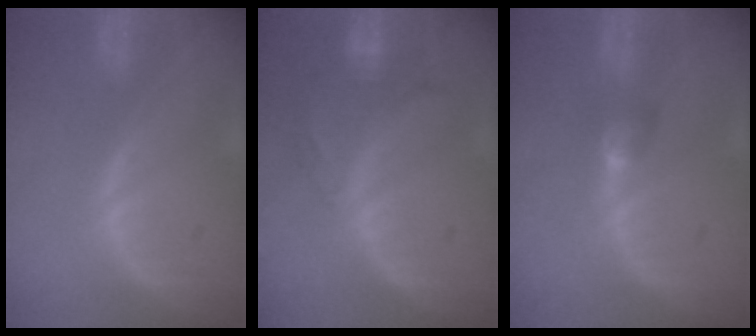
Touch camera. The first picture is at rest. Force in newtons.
{"total": 6.6, "press": 6.2, "slide": 2.2}
{"total": 3.0, "press": 2.5, "slide": 1.6}